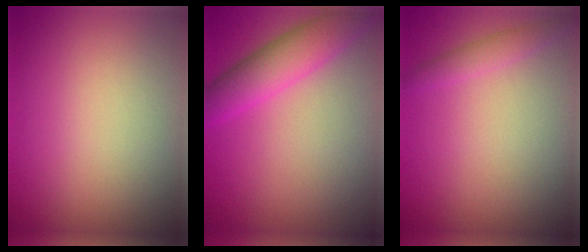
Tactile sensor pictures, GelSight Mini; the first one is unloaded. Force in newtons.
{"total": 4.9, "press": 4.9, "slide": 0.0}
{"total": 1.6, "press": 1.6, "slide": 0.1}